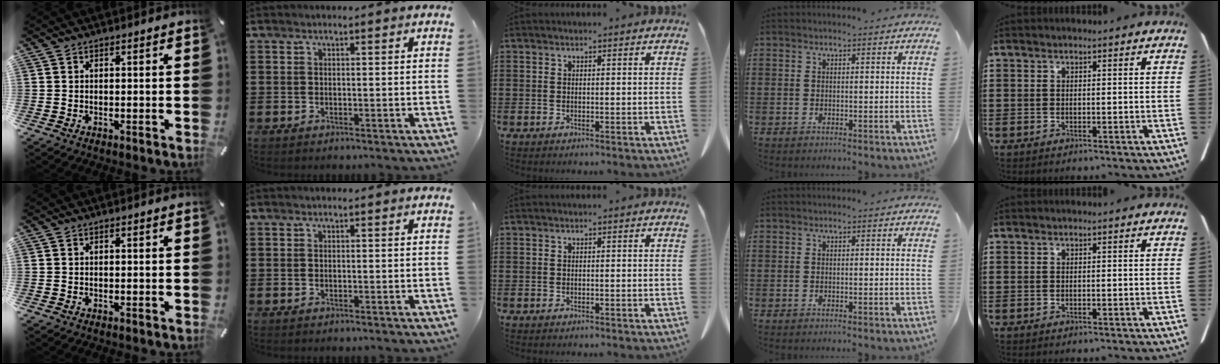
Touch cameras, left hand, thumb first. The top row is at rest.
{}